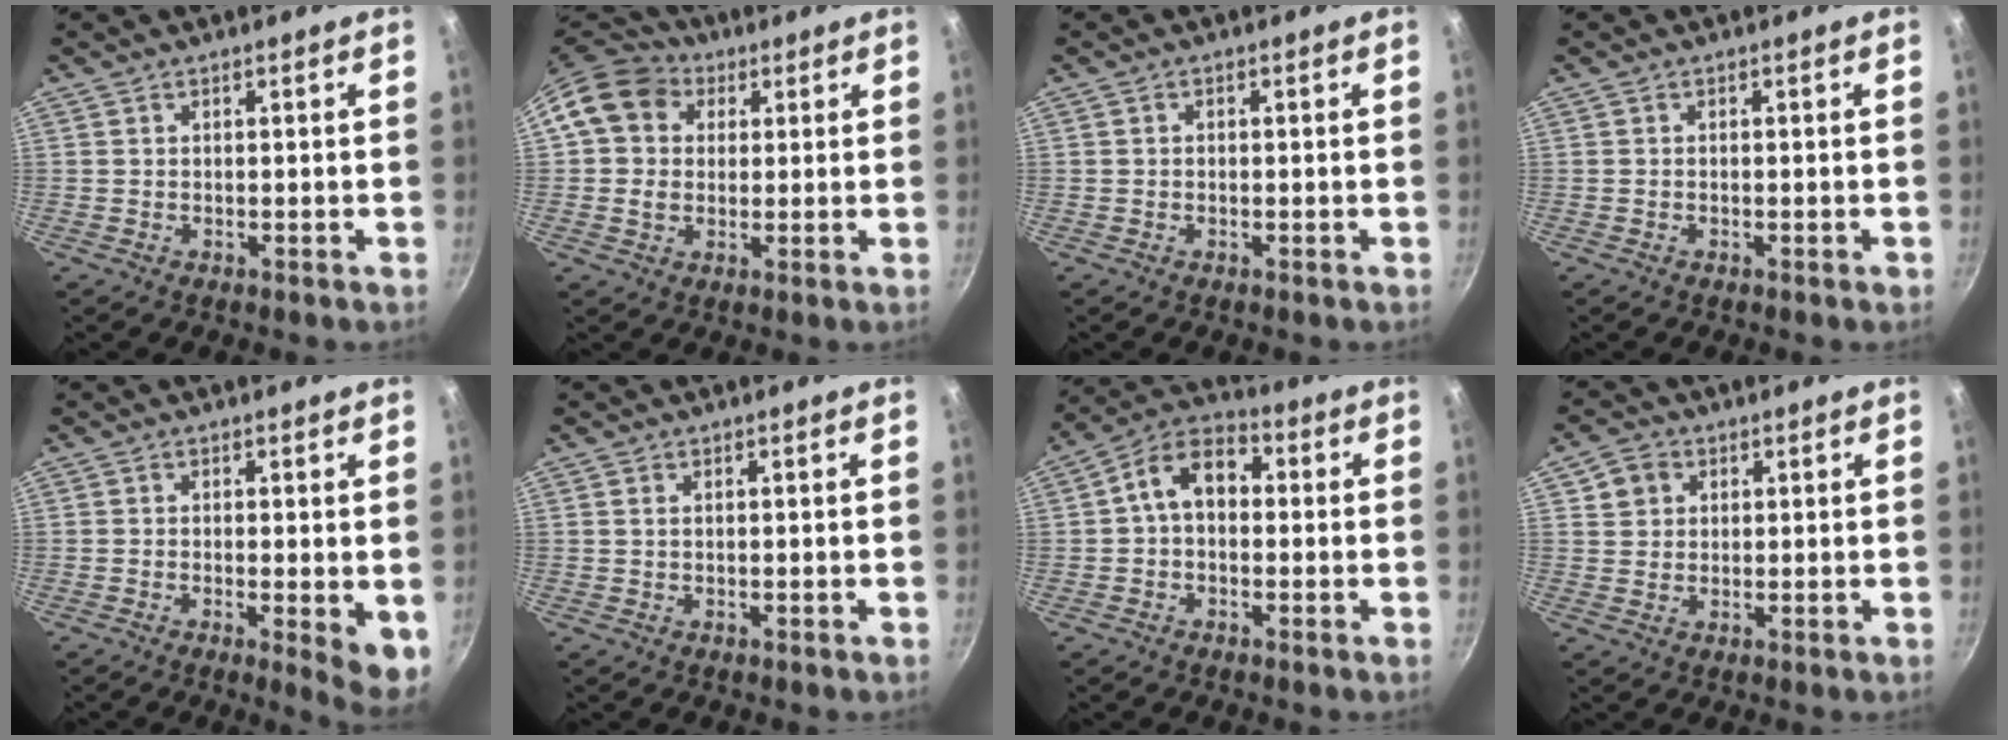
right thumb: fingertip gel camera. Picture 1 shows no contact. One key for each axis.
{"total": 11.7, "fx": 3.6, "fy": 9.6, "fz": 5.6, "tx": -0.088, "ty": 0.015, "tz": 0.048}
{"total": 0.7, "fx": -0.1, "fy": 0.6, "fz": 0.4, "tx": -0.008, "ty": 0.005, "tz": -0.001}
{"total": 0.5, "fx": -0.3, "fy": 0.1, "fz": 0.4, "tx": -0.010, "ty": 0.004, "tz": -0.008}
{"total": 5.7, "fx": -0.9, "fy": 1.3, "fz": 5.5, "tx": -0.069, "ty": -0.012, "tz": -0.010}
{"total": 0.7, "fx": 0.2, "fy": 0.3, "fz": 0.5, "tx": -0.011, "ty": 0.001, "tz": 0.003}
{"total": 9.6, "fx": 0.7, "fy": 6.7, "fz": 6.8, "tx": -0.089, "ty": 0.032, "tz": -0.009}
{"total": 4.3, "fx": 1.5, "fy": 3.8, "fz": 1.3, "tx": 0.002, "ty": 0.003, "tz": 0.022}